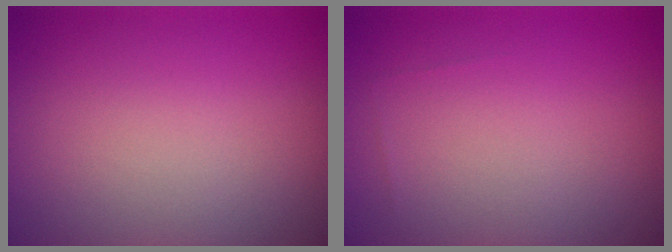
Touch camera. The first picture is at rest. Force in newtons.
{"total": 0.0}